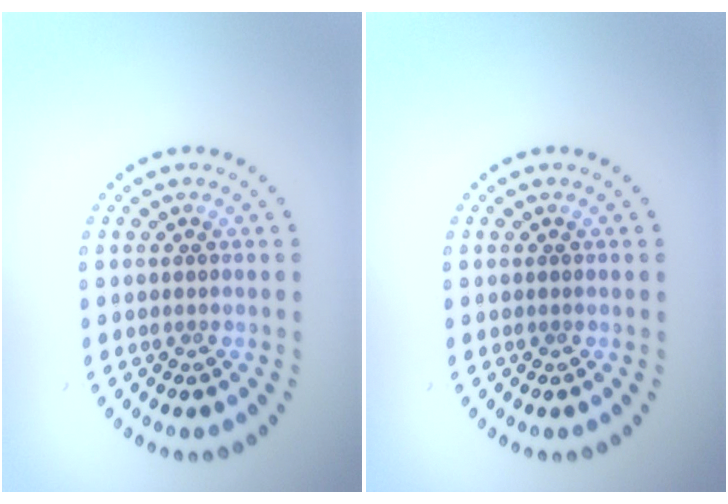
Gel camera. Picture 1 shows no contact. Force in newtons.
{"total": 0.0}